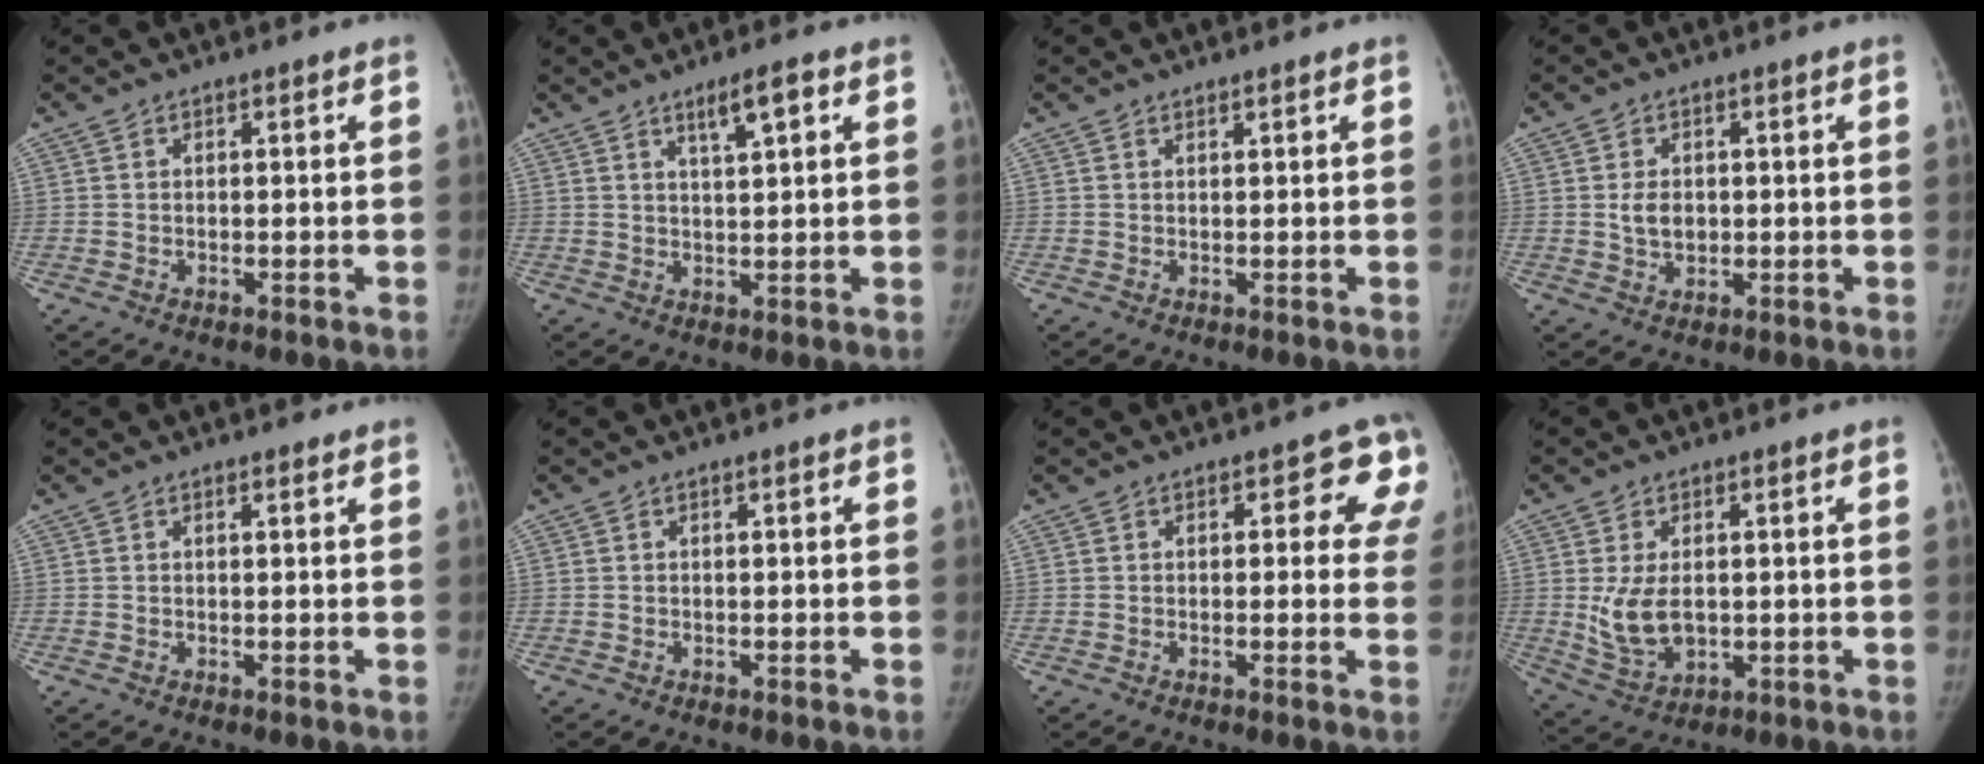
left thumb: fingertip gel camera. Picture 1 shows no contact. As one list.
[{"total": 4.9, "force": [2.7, 0.9, 4.0], "torque": [-0.061, -0.011, 0.046]}, {"total": 0.6, "force": [0.6, 0.0, 0.1], "torque": [-0.004, -0.005, 0.010]}, {"total": 3.9, "force": [0.3, 2.9, 2.6], "torque": [-0.030, -0.002, 0.009]}, {"total": 0.8, "force": [0.6, 0.3, 0.5], "torque": [-0.008, -0.003, 0.008]}, {"total": 0.0}, {"total": 7.2, "force": [2.6, 3.9, 5.4], "torque": [-0.008, -0.002, 0.016]}, {"total": 8.1, "force": [0.2, 5.2, 6.2], "torque": [-0.105, -0.010, 0.018]}]